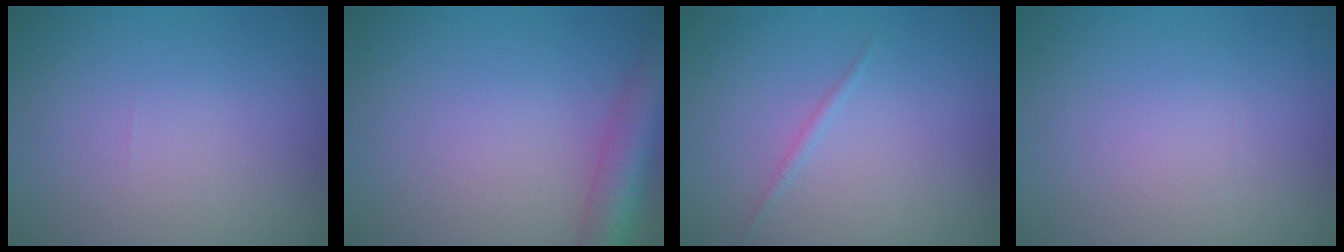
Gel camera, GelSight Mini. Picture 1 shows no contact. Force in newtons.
{"total": 5.1, "press": 5.1, "slide": 0.2}
{"total": 0.6, "press": 0.6, "slide": 0.0}
{"total": 0.0}